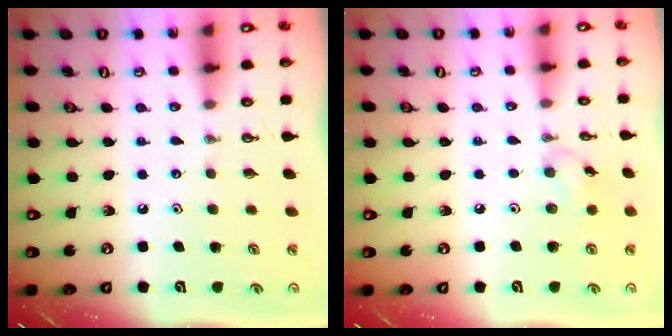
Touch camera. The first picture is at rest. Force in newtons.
{"total": 6.0, "press": 6.0, "slide": 0.8}